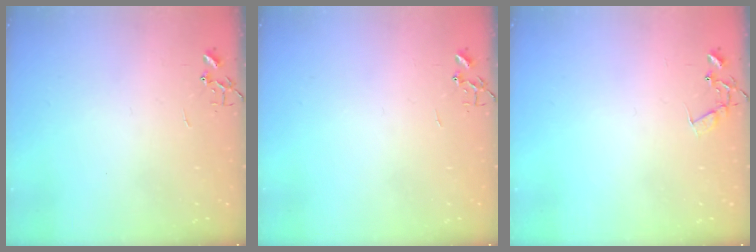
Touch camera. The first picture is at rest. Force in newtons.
{"total": 0.0}
{"total": 7.1, "press": 7.1, "slide": 0.5}